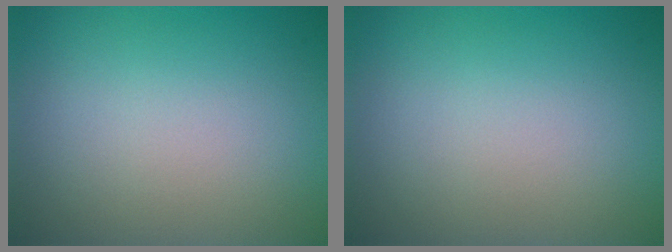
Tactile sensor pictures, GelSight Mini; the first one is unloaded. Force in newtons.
{"total": 0.0}